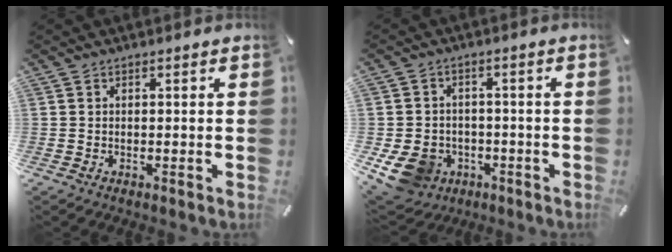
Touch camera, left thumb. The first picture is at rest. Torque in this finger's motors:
{"motor_torque": [0.44, 0.41, 0.14, -0.04, 0.02]}